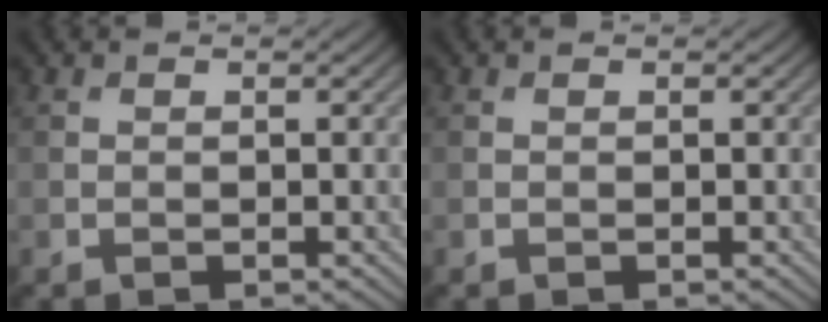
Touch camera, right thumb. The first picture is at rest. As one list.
[{"total": 0.0}]